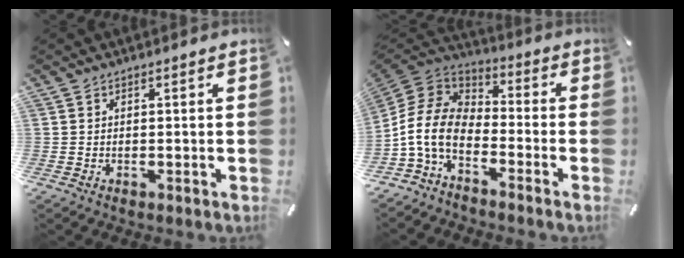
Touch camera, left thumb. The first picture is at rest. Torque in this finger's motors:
{"motor_torque": [-0.04, 1.23, 1.14, 1.12, 0.17]}